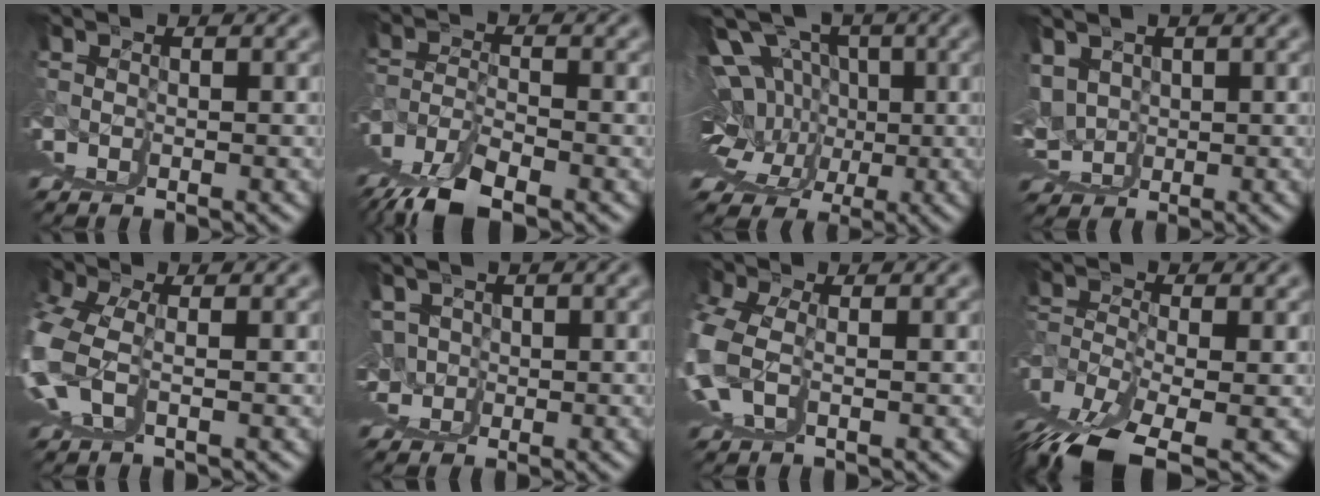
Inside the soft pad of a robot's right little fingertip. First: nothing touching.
{"total": 3.5, "force": [0.1, -1.1, 3.3], "torque": [-0.060, -0.010, 0.019]}
{"total": 10.5, "force": [3.5, 5.7, 8.2], "torque": [-0.104, -0.011, 0.067]}
{"total": 6.7, "force": [2.5, 5.3, 3.4], "torque": [-0.060, -0.029, 0.053]}
{"total": 1.6, "force": [0.4, 0.9, 1.3], "torque": [-0.040, -0.009, 0.015]}
{"total": 3.6, "force": [2.4, 1.6, 2.0], "torque": [-0.033, -0.016, 0.047]}
{"total": 2.5, "force": [0.8, 2.1, 1.2], "torque": [-0.039, -0.005, 0.016]}
{"total": 4.2, "force": [2.0, -2.8, 2.5], "torque": [-0.034, 0.011, 0.046]}